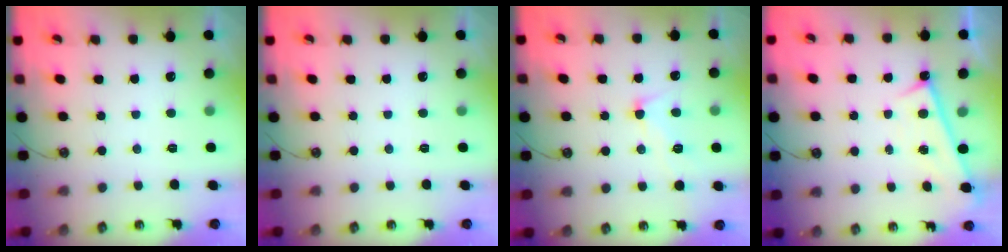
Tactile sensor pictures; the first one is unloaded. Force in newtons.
{"total": 0.0}
{"total": 4.8, "press": 4.8, "slide": 0.6}
{"total": 0.9, "press": 0.0, "slide": 0.9}